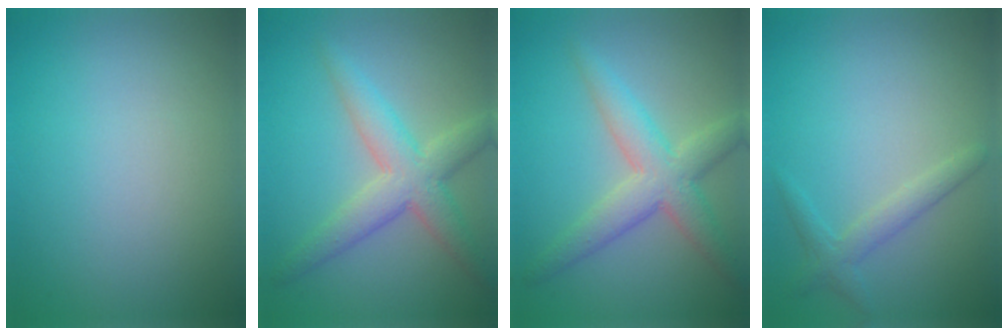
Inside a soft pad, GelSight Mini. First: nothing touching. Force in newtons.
{"total": 4.9, "press": 4.9, "slide": 0.1}
{"total": 4.9, "press": 4.9, "slide": 0.1}
{"total": 1.9, "press": 1.9, "slide": 0.1}